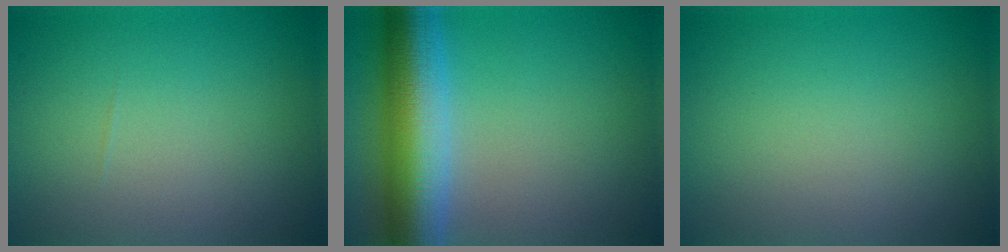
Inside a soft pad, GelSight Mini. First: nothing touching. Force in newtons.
{"total": 9.3, "press": 9.3, "slide": 0.2}
{"total": 0.0}